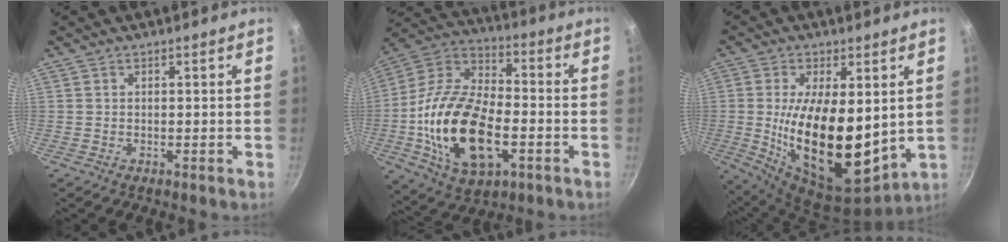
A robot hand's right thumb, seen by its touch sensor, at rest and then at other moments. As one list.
[{"total": 23.6, "force": [-5.0, 13.1, 18.9], "torque": [-0.349, 0.030, -0.096]}, {"total": 20.8, "force": [1.3, 10.0, 18.2], "torque": [-0.304, -0.039, 0.033]}]